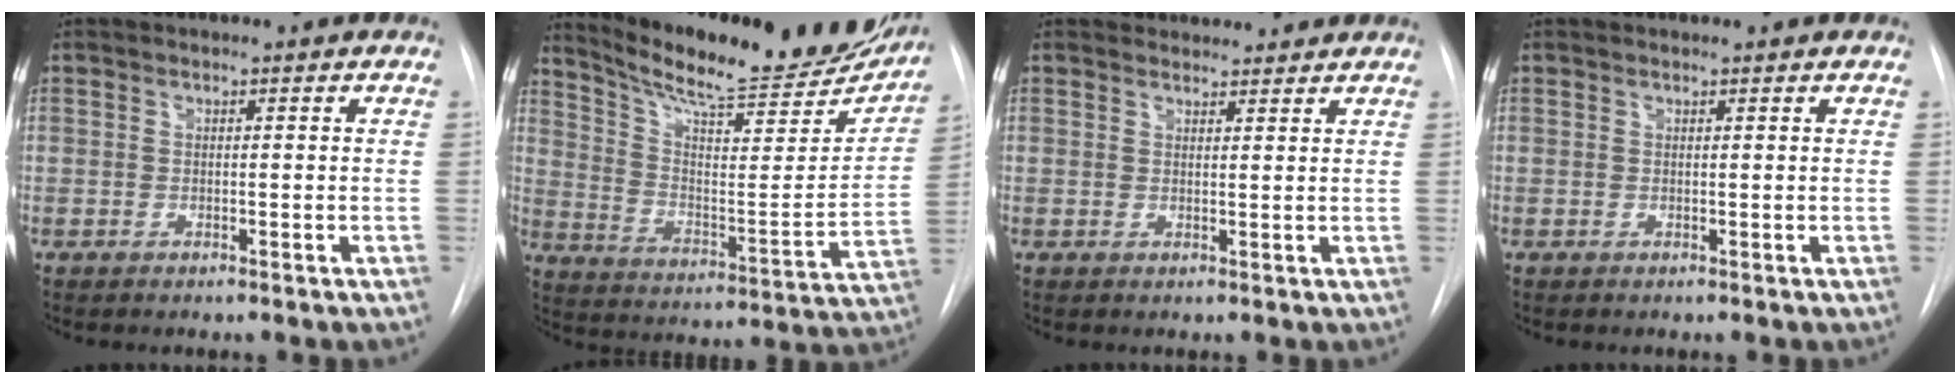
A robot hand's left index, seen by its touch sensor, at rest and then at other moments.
{"total": 25.7, "force": [22.4, 4.5, 11.8], "torque": [-0.179, -0.052, 0.307]}
{"total": 4.0, "force": [3.9, 0.9, -0.1], "torque": [0.000, 0.019, 0.051]}
{"total": 1.3, "force": [1.3, 0.2, 0.3], "torque": [-0.008, 0.013, 0.017]}